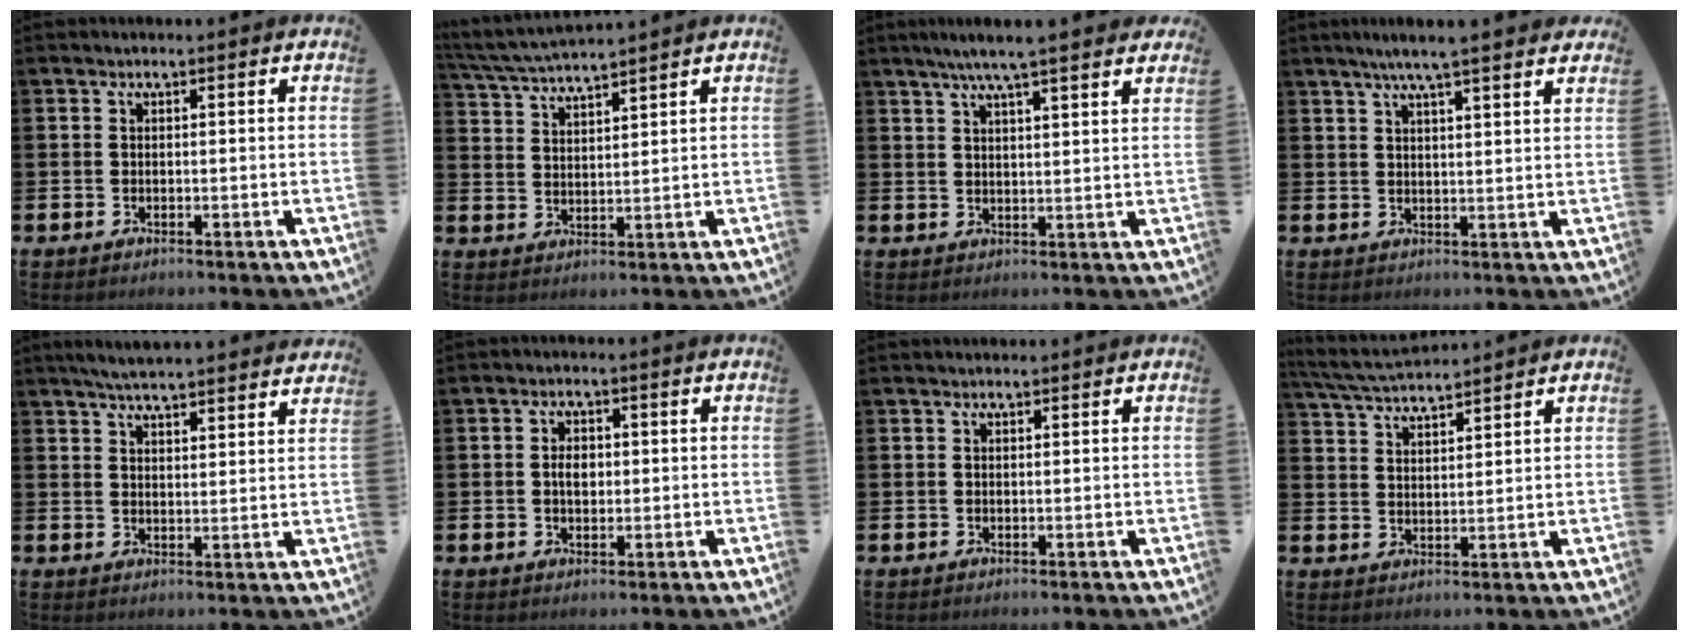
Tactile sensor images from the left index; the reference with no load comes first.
{"total": 4.4, "force": [4.3, -0.2, 0.7], "torque": [-0.029, -0.024, 0.075]}
{"total": 5.6, "force": [5.0, -0.1, 2.6], "torque": [-0.060, -0.014, 0.088]}
{"total": 5.2, "force": [4.7, -0.2, 2.3], "torque": [-0.047, -0.014, 0.081]}
{"total": 5.1, "force": [5.0, 0.1, 0.9], "torque": [-0.028, -0.026, 0.090]}
{"total": 2.6, "force": [0.2, 1.8, 1.9], "torque": [-0.008, -0.004, -0.004]}
{"total": 0.6, "force": [0.6, 0.1, 0.1], "torque": [0.013, -0.005, 0.008]}
{"total": 5.0, "force": [4.9, 0.3, 1.0], "torque": [-0.036, -0.024, 0.088]}